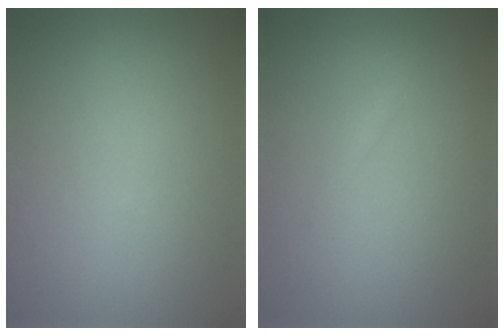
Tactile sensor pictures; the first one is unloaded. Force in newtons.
{"total": 0.8, "press": 0.8, "slide": 0.1}